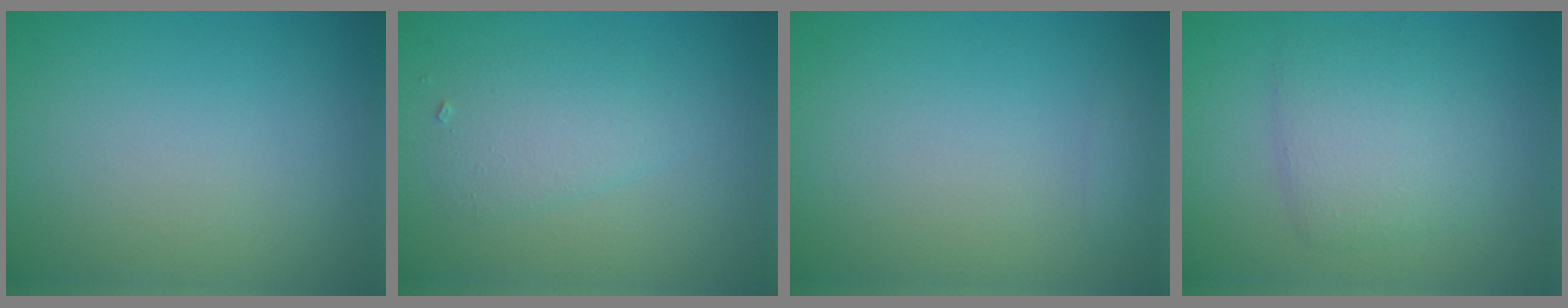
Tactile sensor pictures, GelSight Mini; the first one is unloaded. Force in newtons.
{"total": 2.3, "press": 2.3, "slide": 0.2}
{"total": 0.7, "press": 0.7, "slide": 0.1}
{"total": 3.5, "press": 3.5, "slide": 0.2}